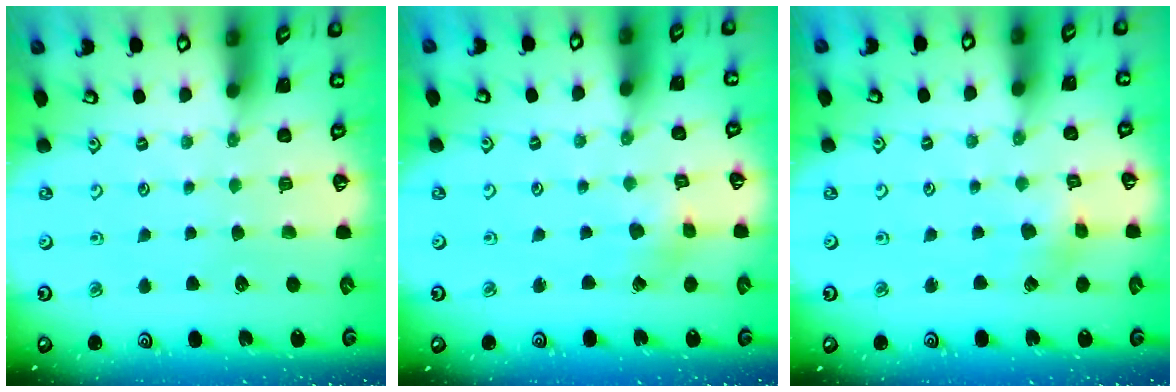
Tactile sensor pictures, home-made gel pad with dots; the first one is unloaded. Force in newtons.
{"total": 2.4, "press": 2.4, "slide": 0.3}
{"total": 2.3, "press": 2.3, "slide": 0.2}